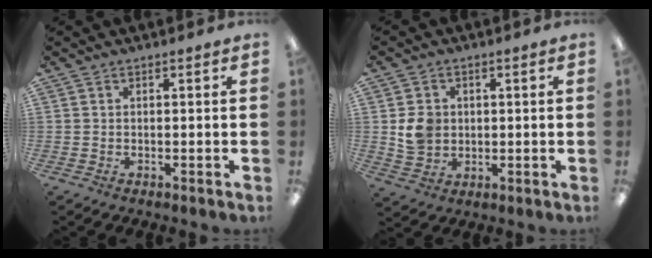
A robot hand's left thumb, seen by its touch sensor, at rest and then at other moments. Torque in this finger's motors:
{"motor_torque": [-0.02, 0.05, -0.02, -0.01, 0.00]}